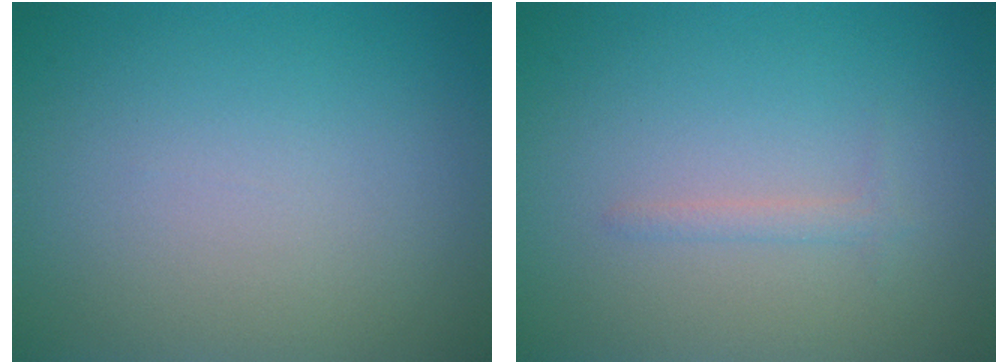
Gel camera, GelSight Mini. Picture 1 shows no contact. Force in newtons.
{"total": 0.9, "press": 0.9, "slide": 0.0}